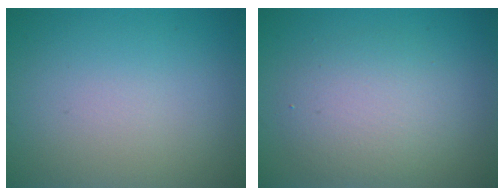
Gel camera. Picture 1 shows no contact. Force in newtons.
{"total": 2.5, "press": 2.5, "slide": 0.4}